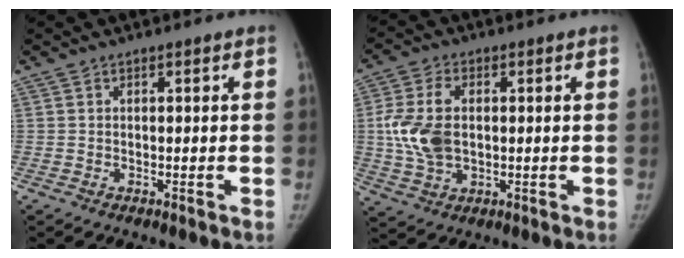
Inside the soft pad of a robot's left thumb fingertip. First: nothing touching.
{"total": 9.9, "force": [0.5, 6.2, 7.6], "torque": [-0.160, 0.005, 0.015]}